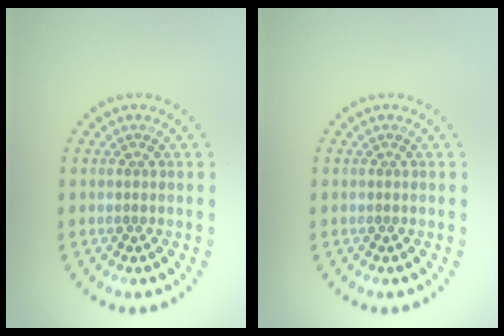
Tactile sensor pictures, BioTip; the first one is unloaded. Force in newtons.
{"total": 0.0}